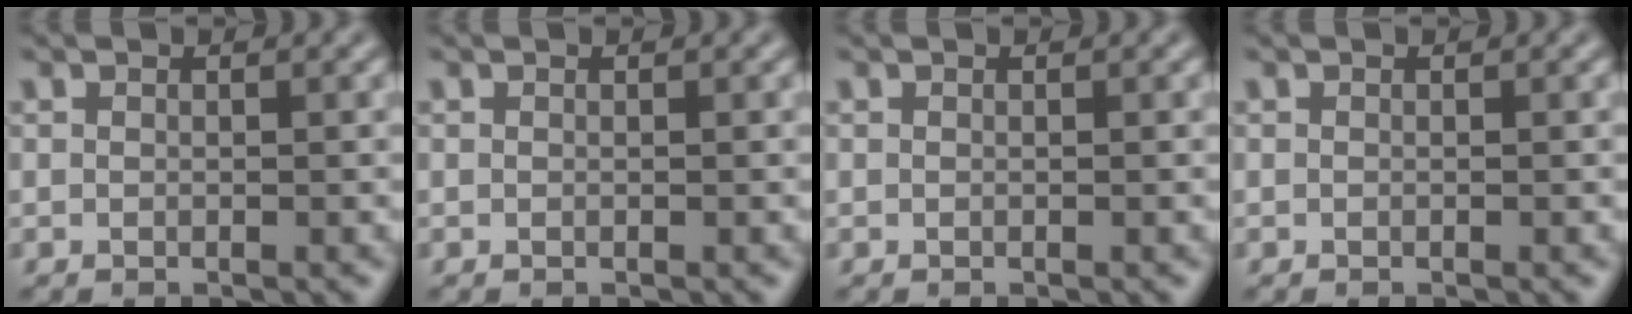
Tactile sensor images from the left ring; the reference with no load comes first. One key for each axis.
{"total": 0.0}
{"total": 0.0}
{"total": 0.0}